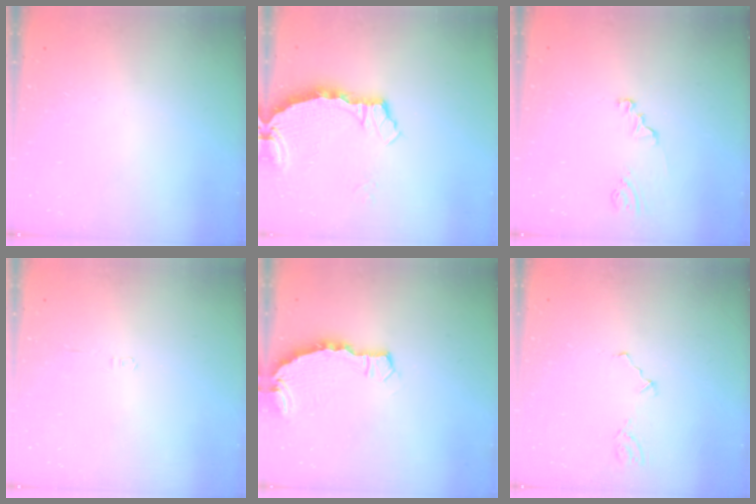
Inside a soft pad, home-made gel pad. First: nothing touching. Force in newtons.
{"total": 3.4, "press": 3.4, "slide": 0.4}
{"total": 1.5, "press": 1.5, "slide": 0.1}
{"total": 1.1, "press": 1.0, "slide": 0.3}
{"total": 3.6, "press": 3.6, "slide": 0.4}
{"total": 2.1, "press": 1.8, "slide": 1.1}